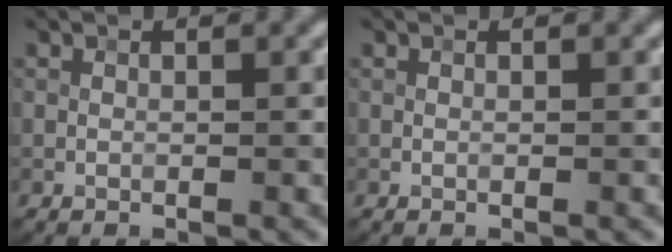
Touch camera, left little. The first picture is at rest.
{"total": 0.0}